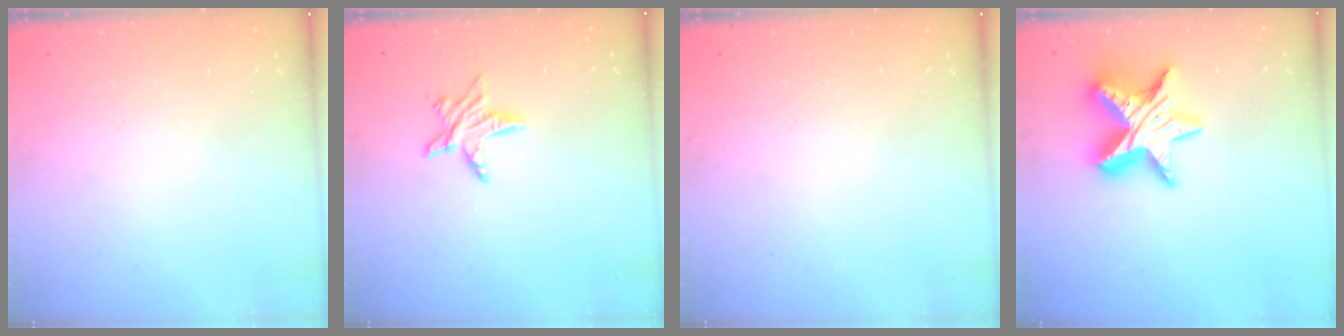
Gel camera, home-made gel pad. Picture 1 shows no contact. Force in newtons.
{"total": 6.5, "press": 6.5, "slide": 0.3}
{"total": 0.0}
{"total": 13.7, "press": 13.7, "slide": 0.9}